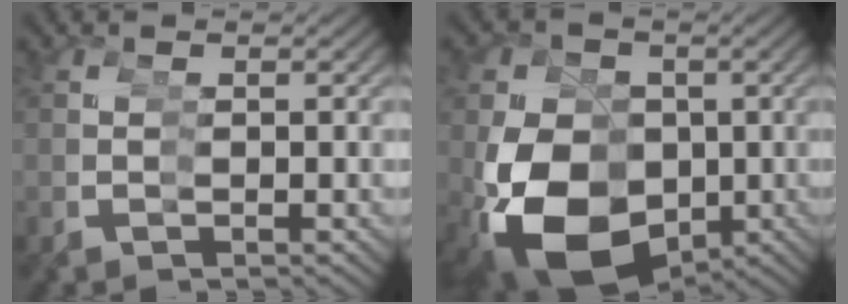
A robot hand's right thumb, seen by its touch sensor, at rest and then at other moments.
{"total": 14.9, "force": [-2.7, 11.7, 8.9], "torque": [-0.181, -0.039, -0.020]}